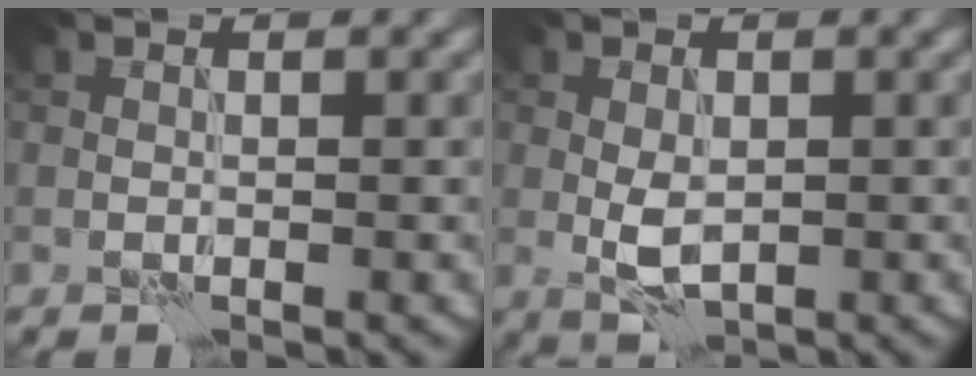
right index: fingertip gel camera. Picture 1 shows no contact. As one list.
[{"total": 2.9, "force": [-0.2, 1.6, 2.4], "torque": [-0.045, -0.003, -0.002]}]